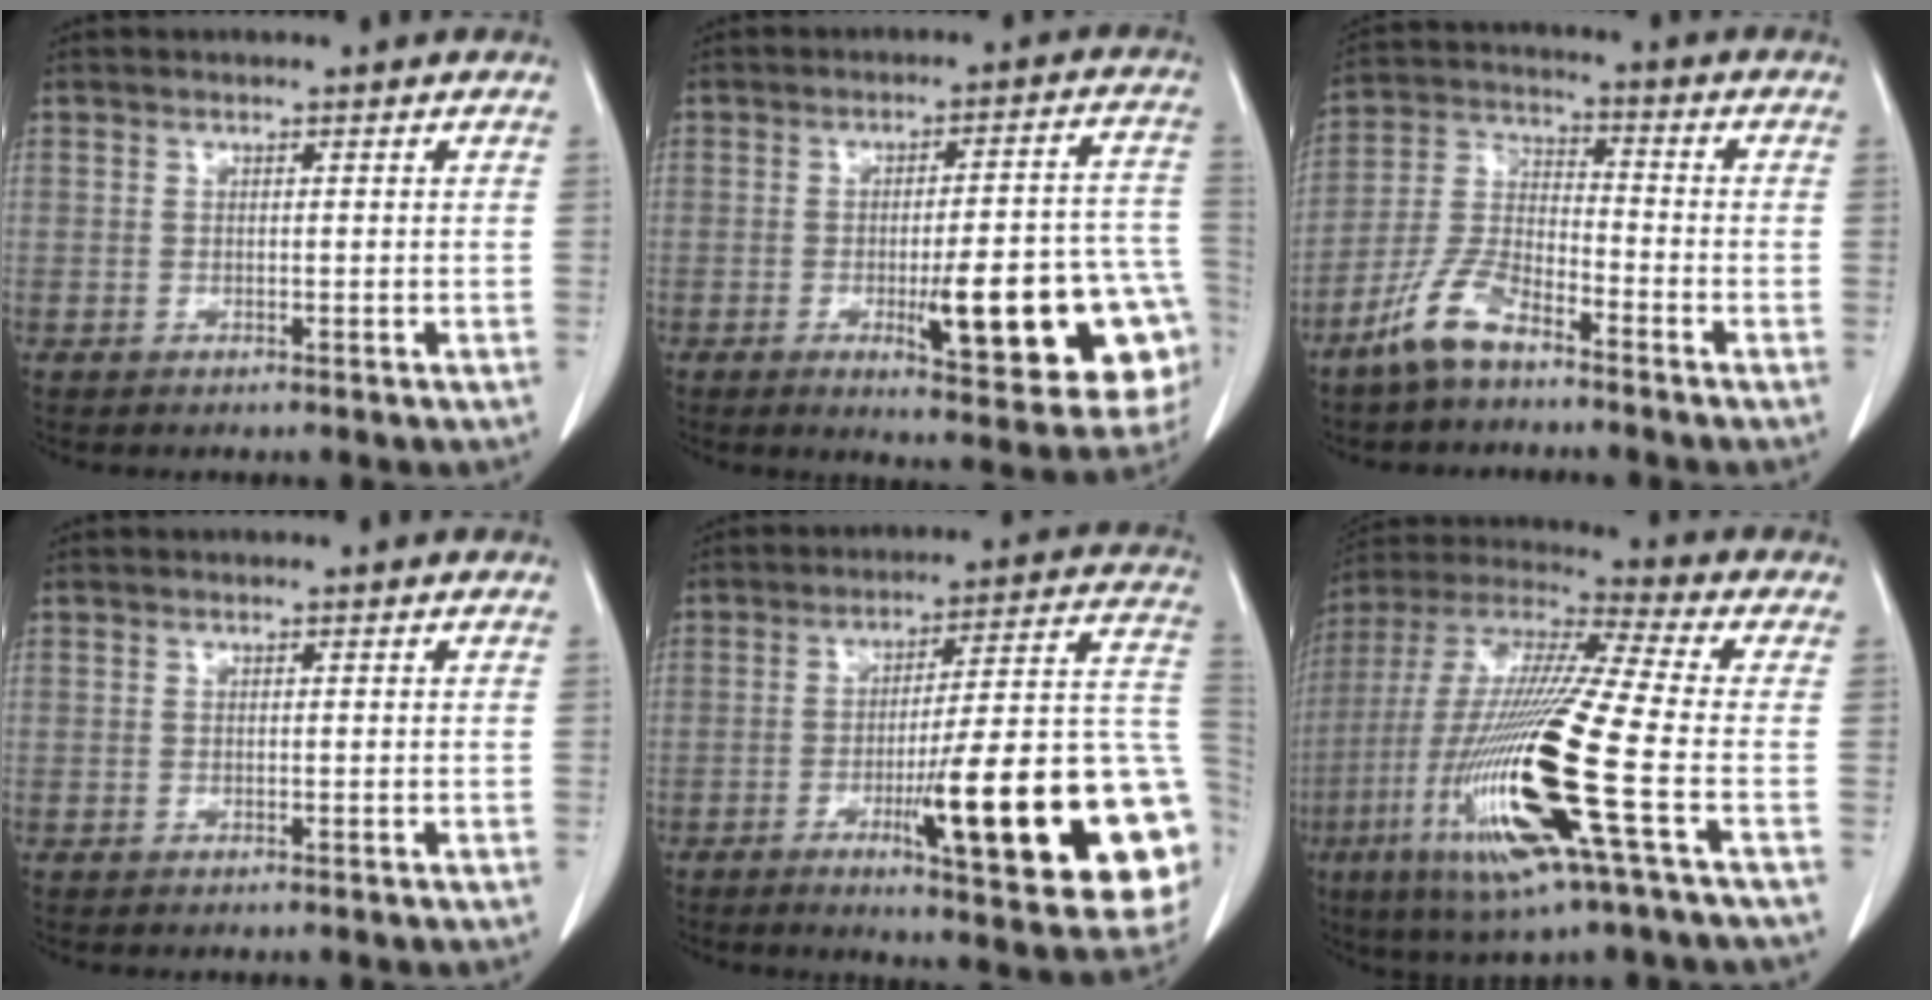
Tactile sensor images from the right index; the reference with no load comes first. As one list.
[{"total": 18.7, "force": [-5.3, 3.6, 17.6], "torque": [-0.139, 0.021, -0.051]}, {"total": 8.5, "force": [-6.2, 2.7, 5.2], "torque": [-0.123, -0.006, -0.130]}, {"total": 0.0}, {"total": 24.9, "force": [-6.8, 2.8, 23.8], "torque": [-0.224, 0.006, -0.089]}, {"total": 22.0, "force": [-6.6, 0.7, 21.0], "torque": [-0.456, -0.034, -0.131]}]